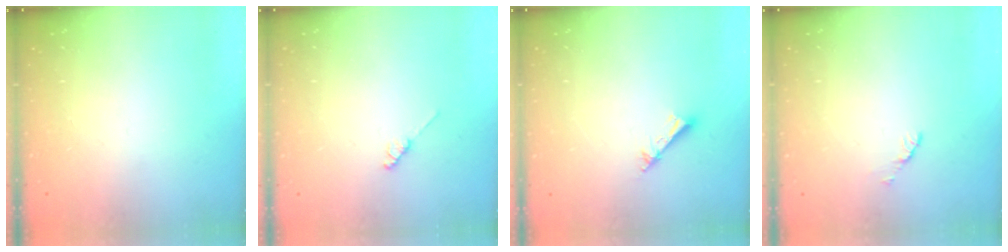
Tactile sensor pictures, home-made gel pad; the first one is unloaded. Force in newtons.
{"total": 2.0, "press": 1.9, "slide": 0.3}
{"total": 3.2, "press": 3.2, "slide": 0.2}
{"total": 2.8, "press": 2.7, "slide": 0.4}